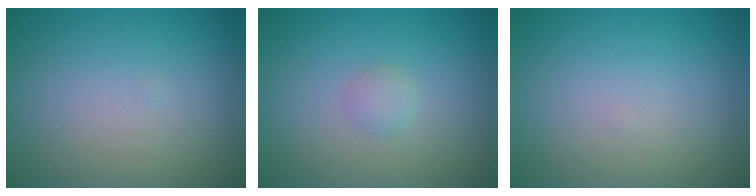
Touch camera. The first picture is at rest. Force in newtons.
{"total": 1.0, "press": 1.0, "slide": 0.1}
{"total": 0.0}